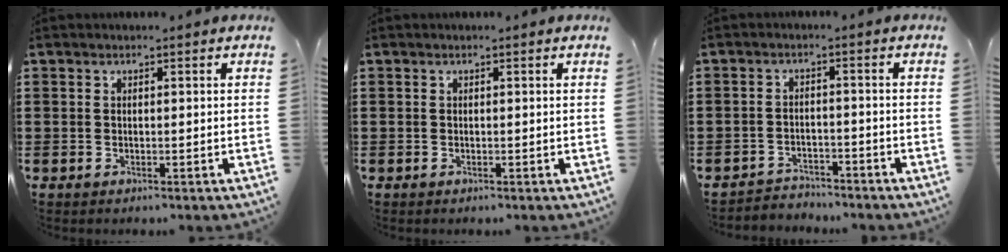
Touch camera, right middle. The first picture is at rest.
{"total": 0.0}
{"total": 2.8, "force": [-2.7, 0.5, -0.1], "torque": [-0.006, 0.000, -0.060]}